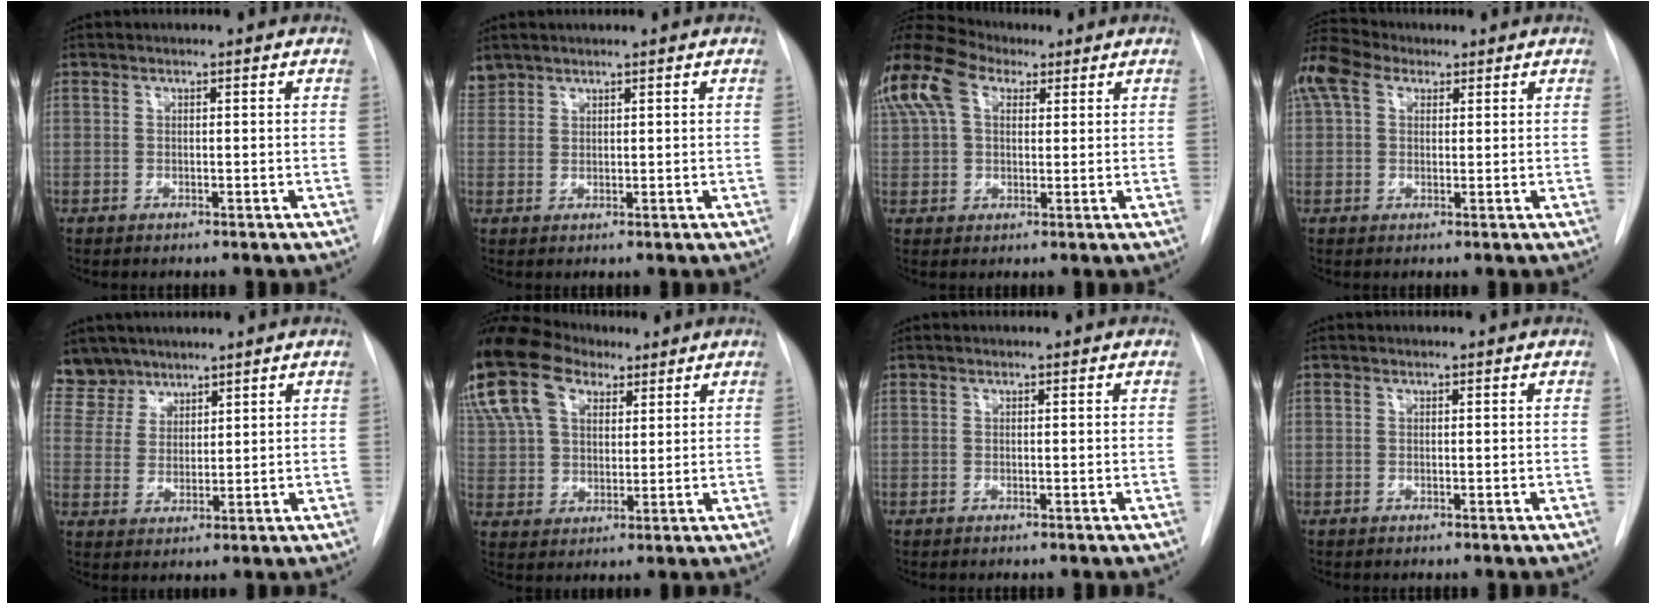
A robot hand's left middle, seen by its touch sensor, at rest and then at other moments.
{"total": 2.2, "force": [2.1, 0.7, -0.1], "torque": [0.000, 0.014, 0.044]}
{"total": 19.9, "force": [9.9, 12.8, 11.5], "torque": [-0.321, 0.093, 0.185]}
{"total": 13.7, "force": [6.9, 8.8, 7.9], "torque": [-0.214, 0.068, 0.129]}
{"total": 6.3, "force": [5.5, 3.2, -0.3], "torque": [0.011, 0.005, 0.115]}
{"total": 28.2, "force": [16.4, 18.5, 13.6], "torque": [-0.404, 0.101, 0.306]}
{"total": 0.0}
{"total": 0.0}